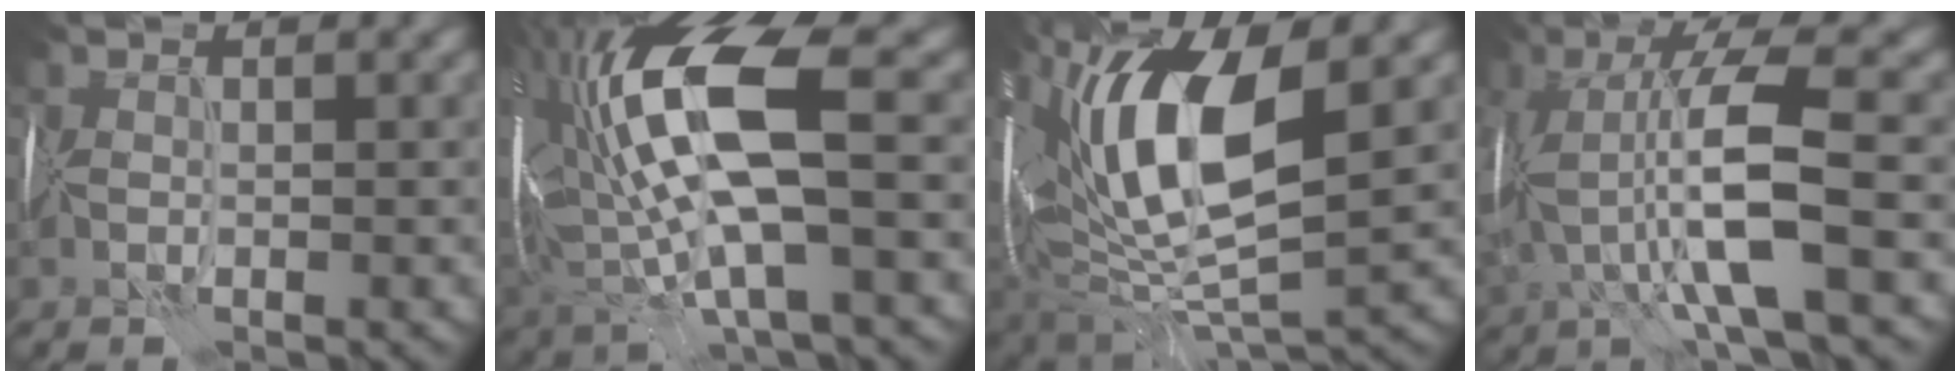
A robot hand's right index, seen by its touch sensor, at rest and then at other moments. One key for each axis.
{"total": 13.0, "fx": 0.8, "fy": 5.6, "fz": 11.7, "tx": -0.245, "ty": 0.004, "tz": 0.016}
{"total": 12.3, "fx": 2.9, "fy": 5.4, "fz": 10.6, "tx": -0.183, "ty": 0.014, "tz": 0.045}
{"total": 8.4, "fx": -1.3, "fy": 2.5, "fz": 7.9, "tx": -0.160, "ty": 0.014, "tz": -0.025}